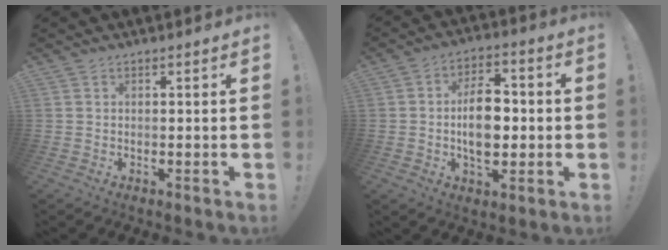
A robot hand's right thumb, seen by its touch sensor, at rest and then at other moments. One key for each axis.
{"total": 12.4, "fx": -0.9, "fy": 7.8, "fz": 9.6, "tx": -0.166, "ty": 0.008, "tz": -0.018}